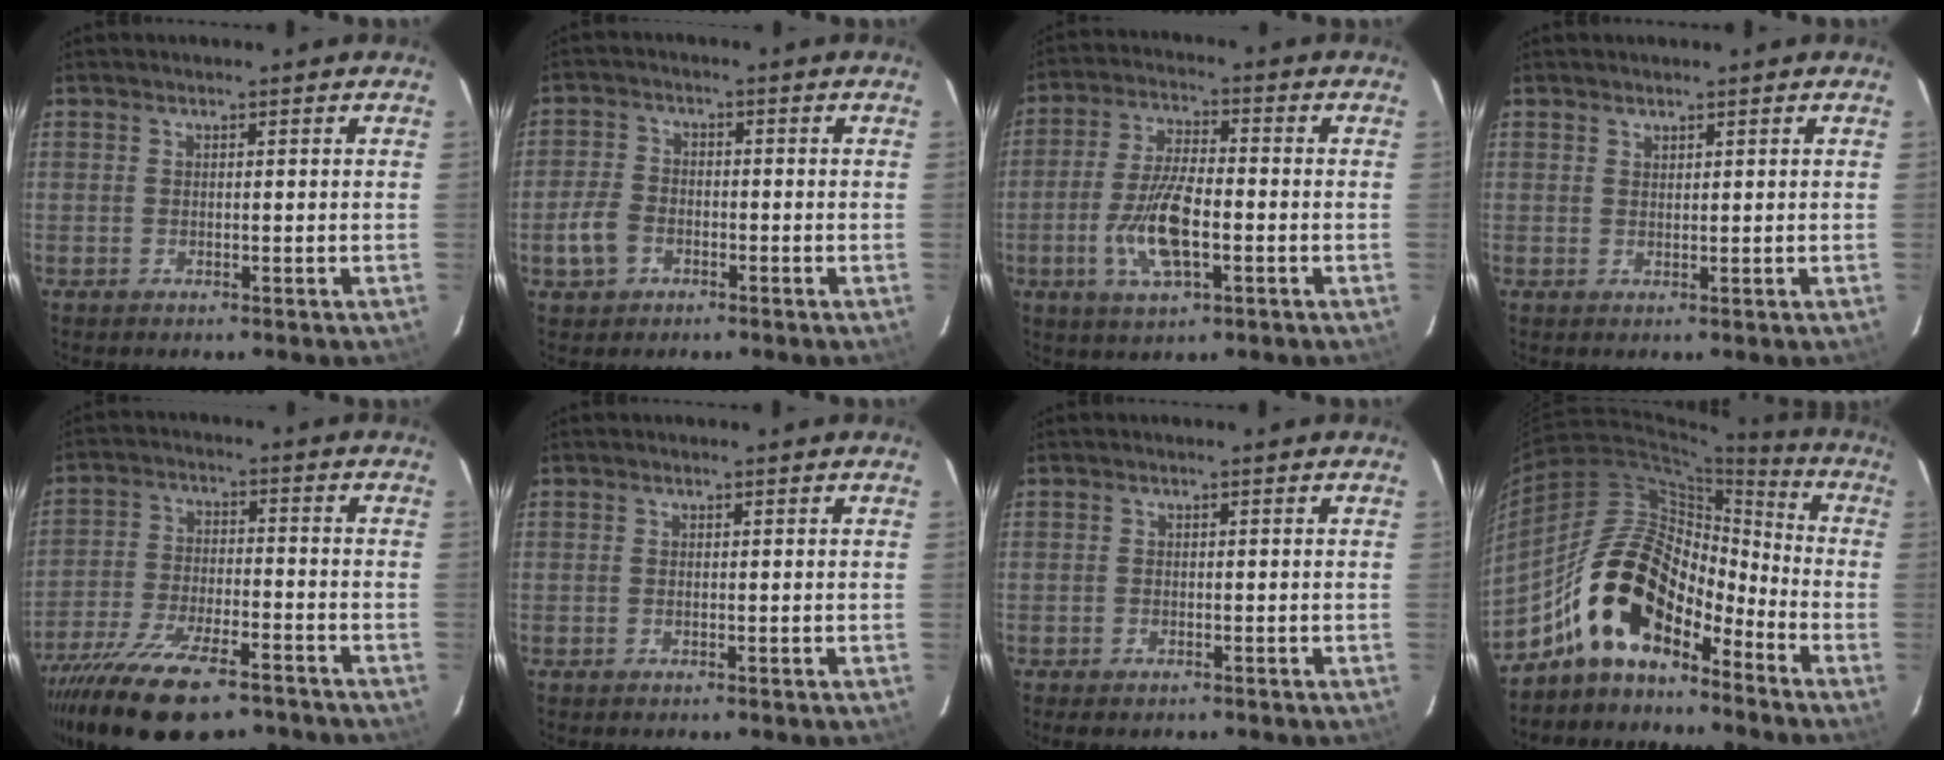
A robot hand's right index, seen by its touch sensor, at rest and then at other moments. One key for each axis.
{"total": 5.6, "fx": -2.5, "fy": 4.2, "fz": 2.8, "tx": -0.071, "ty": 0.010, "tz": -0.044}
{"total": 10.9, "fx": -3.2, "fy": 3.8, "fz": 9.7, "tx": -0.199, "ty": -0.005, "tz": -0.059}
{"total": 0.8, "fx": 0.7, "fy": 0.3, "fz": 0.1, "tx": -0.001, "ty": 0.001, "tz": 0.014}
{"total": 21.0, "fx": -16.0, "fy": 7.0, "fz": 11.6, "tx": -0.235, "ty": -0.045, "tz": -0.259}
{"total": 0.0}
{"total": 2.0, "fx": -1.5, "fy": 1.1, "fz": 0.8, "tx": -0.017, "ty": -0.004, "tz": -0.023}
{"total": 15.5, "fx": -10.8, "fy": 6.9, "fz": 8.7, "tx": -0.154, "ty": 0.021, "tz": -0.206}